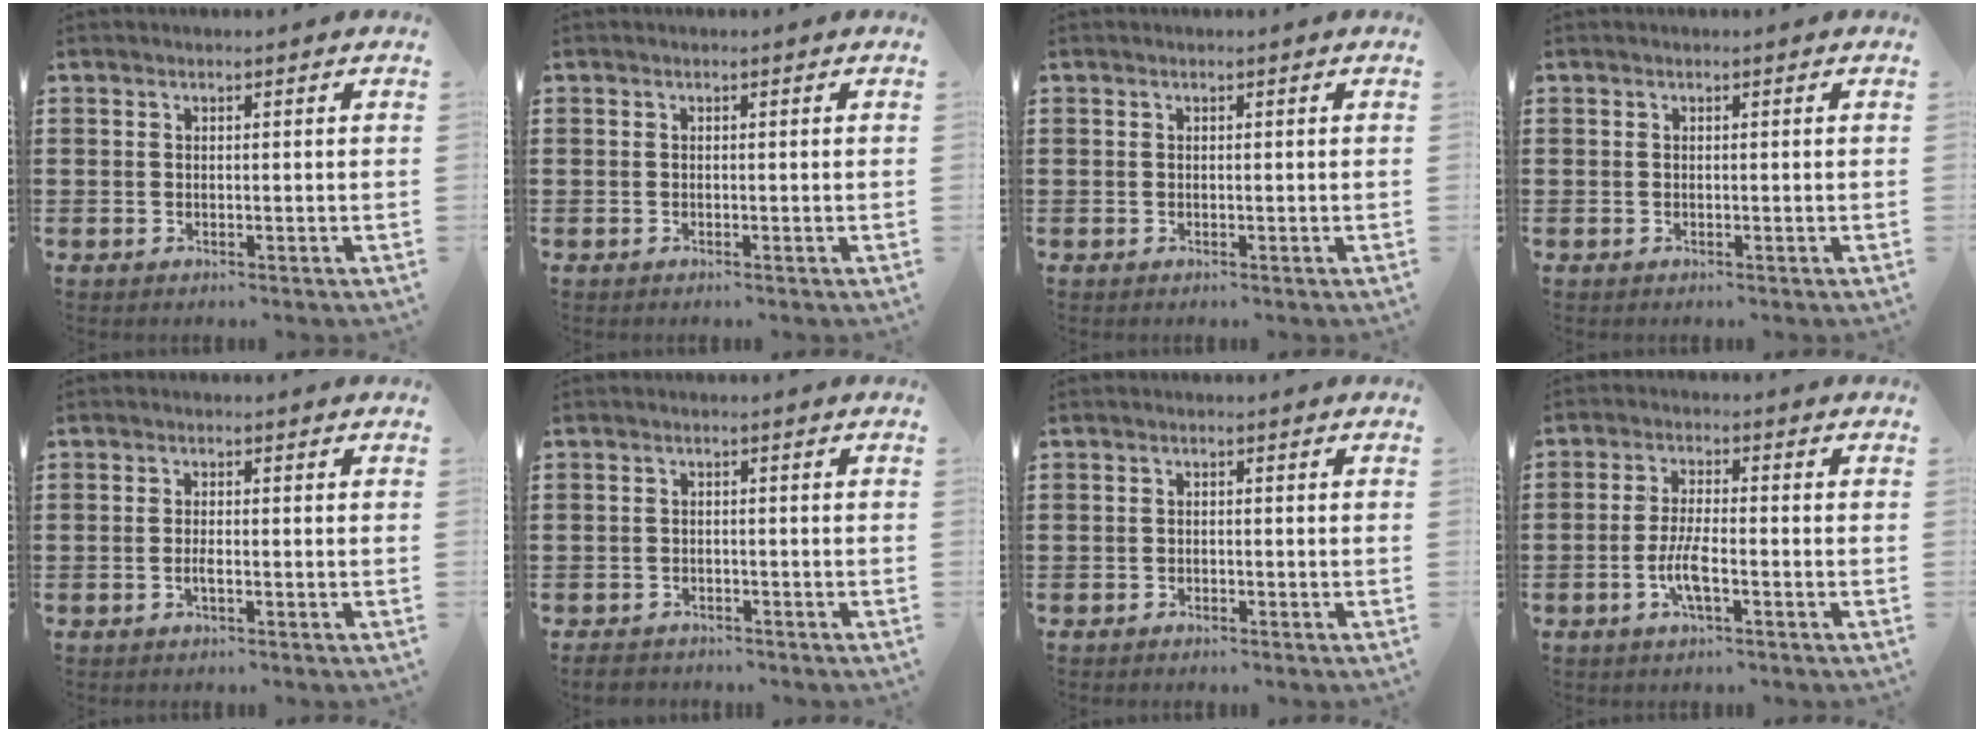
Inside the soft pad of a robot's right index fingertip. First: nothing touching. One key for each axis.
{"total": 0.0}
{"total": 0.0}
{"total": 0.0}
{"total": 1.5, "fx": -0.5, "fy": 0.3, "fz": 1.4, "tx": -0.035, "ty": -0.003, "tz": -0.012}
{"total": 1.7, "fx": -1.6, "fy": 0.6, "fz": 0.2, "tx": -0.015, "ty": 0.002, "tz": -0.036}
{"total": 0.7, "fx": -0.6, "fy": 0.3, "fz": 0.0, "tx": -0.002, "ty": 0.002, "tz": -0.014}
{"total": 4.8, "fx": -1.8, "fy": 1.0, "fz": 4.3, "tx": -0.100, "ty": -0.007, "tz": -0.041}